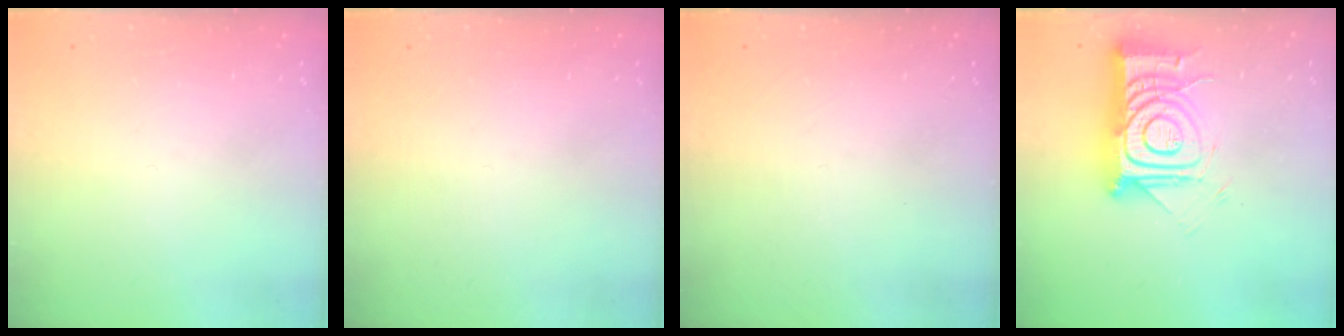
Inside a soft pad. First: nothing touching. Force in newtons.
{"total": 1.5, "press": 1.5, "slide": 0.1}
{"total": 0.0}
{"total": 16.3, "press": 16.3, "slide": 1.5}